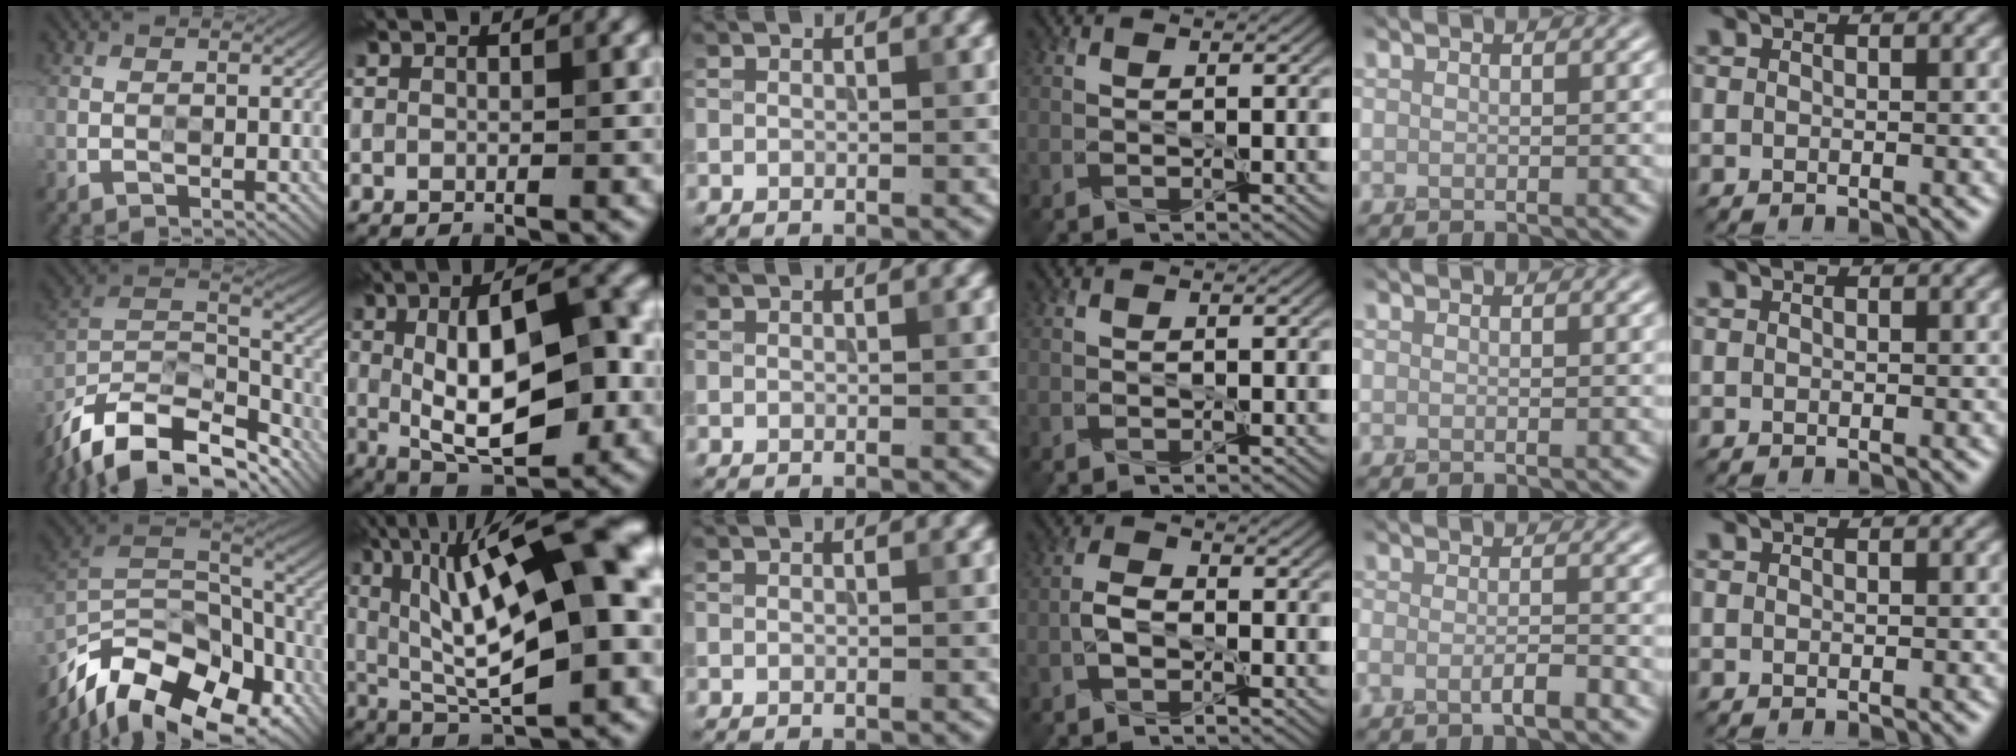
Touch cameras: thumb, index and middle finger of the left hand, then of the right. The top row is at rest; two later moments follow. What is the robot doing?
{"motion": "peel", "object": "sticker"}